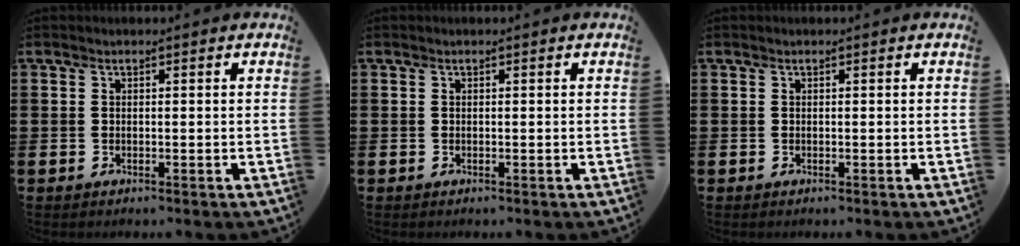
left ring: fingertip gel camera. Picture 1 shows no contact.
{"total": 0.0}
{"total": 0.0}